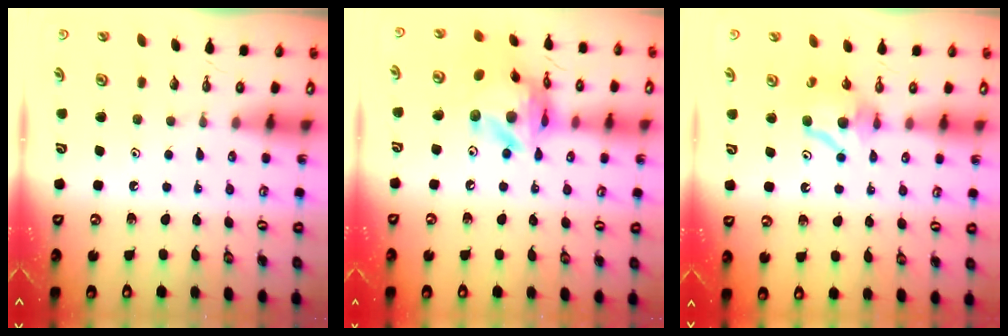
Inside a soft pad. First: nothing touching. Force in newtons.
{"total": 17.3, "press": 17.2, "slide": 1.9}
{"total": 8.1, "press": 8.1, "slide": 0.2}